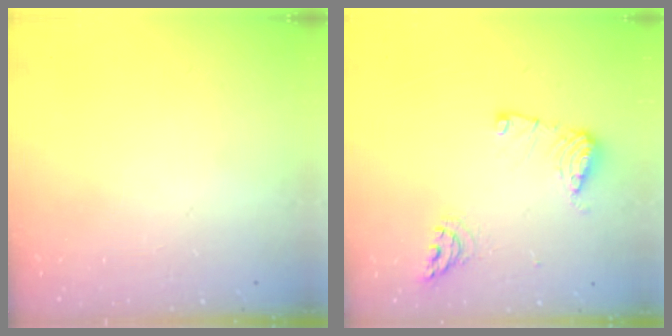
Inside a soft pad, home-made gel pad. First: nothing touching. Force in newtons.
{"total": 10.2, "press": 10.1, "slide": 1.2}